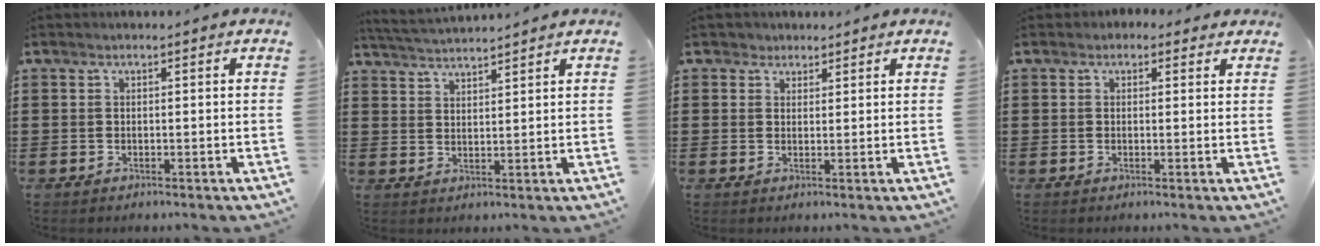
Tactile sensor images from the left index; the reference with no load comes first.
{"total": 3.0, "force": [3.0, -0.4, 0.1], "torque": [-0.014, -0.014, 0.053]}
{"total": 1.9, "force": [1.5, 1.2, -0.1], "torque": [-0.005, 0.008, 0.028]}
{"total": 1.5, "force": [0.9, 1.1, 0.3], "torque": [-0.011, 0.008, 0.015]}